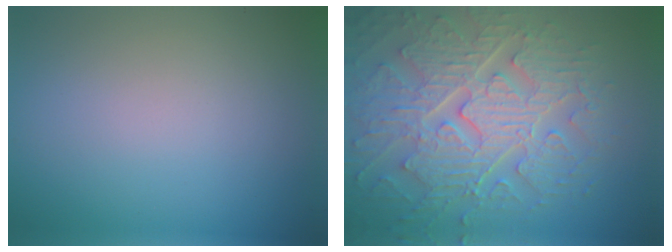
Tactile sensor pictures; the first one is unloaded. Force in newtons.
{"total": 8.8, "press": 6.5, "slide": 6.0}